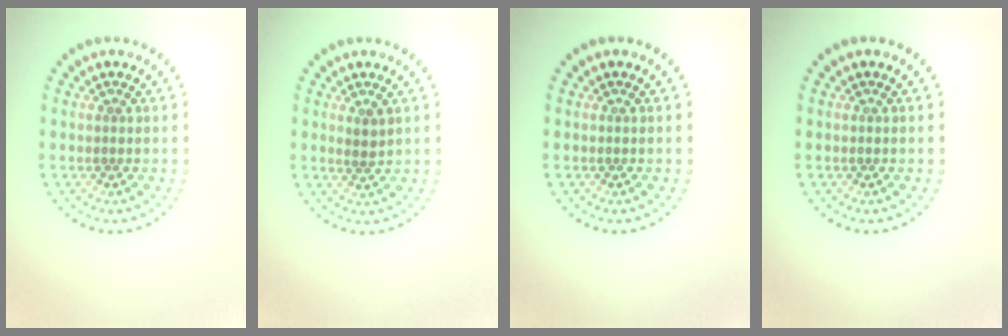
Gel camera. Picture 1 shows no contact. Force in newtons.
{"total": 0.9, "press": 0.7, "slide": 0.6}
{"total": 0.0}
{"total": 0.0}